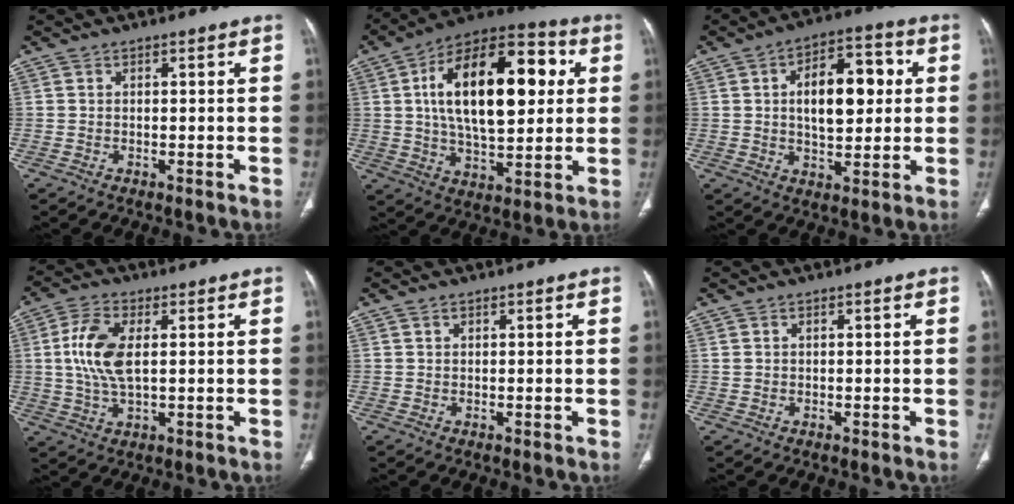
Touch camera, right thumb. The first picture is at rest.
{"total": 24.7, "force": [4.8, 12.1, 20.9], "torque": [-0.314, 0.012, 0.069]}
{"total": 14.0, "force": [2.2, 7.4, 11.6], "torque": [-0.149, 0.015, 0.033]}
{"total": 9.5, "force": [1.4, 4.4, 8.2], "torque": [-0.183, 0.001, 0.029]}
{"total": 0.6, "force": [0.4, 0.4, 0.3], "torque": [-0.005, 0.001, 0.007]}
{"total": 0.6, "force": [0.2, 0.4, 0.4], "torque": [-0.008, 0.007, 0.008]}